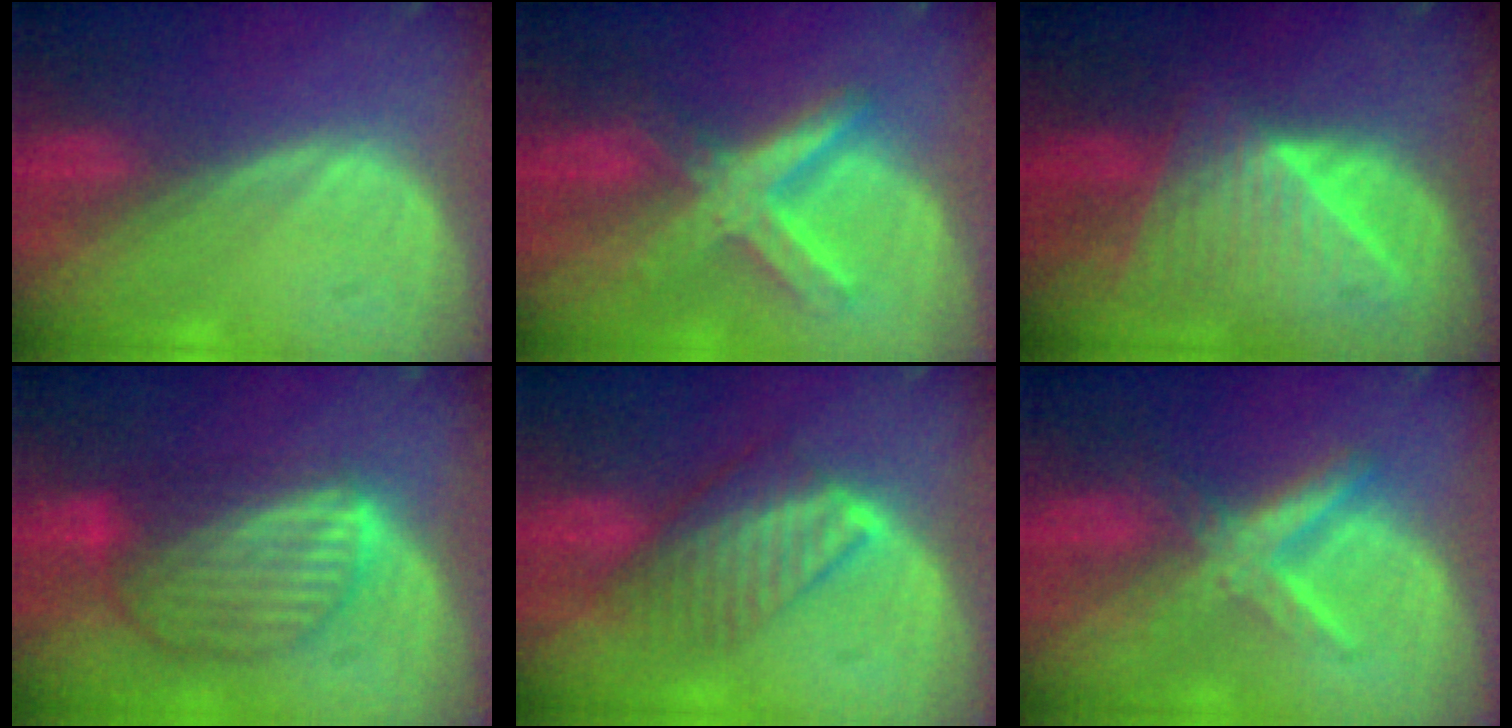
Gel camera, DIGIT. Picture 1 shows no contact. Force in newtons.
{"total": 8.4, "press": 7.2, "slide": 4.2}
{"total": 9.0, "press": 8.1, "slide": 4.1}
{"total": 8.8, "press": 7.7, "slide": 4.3}
{"total": 6.5, "press": 6.5, "slide": 0.7}
{"total": 5.6, "press": 5.6, "slide": 0.0}